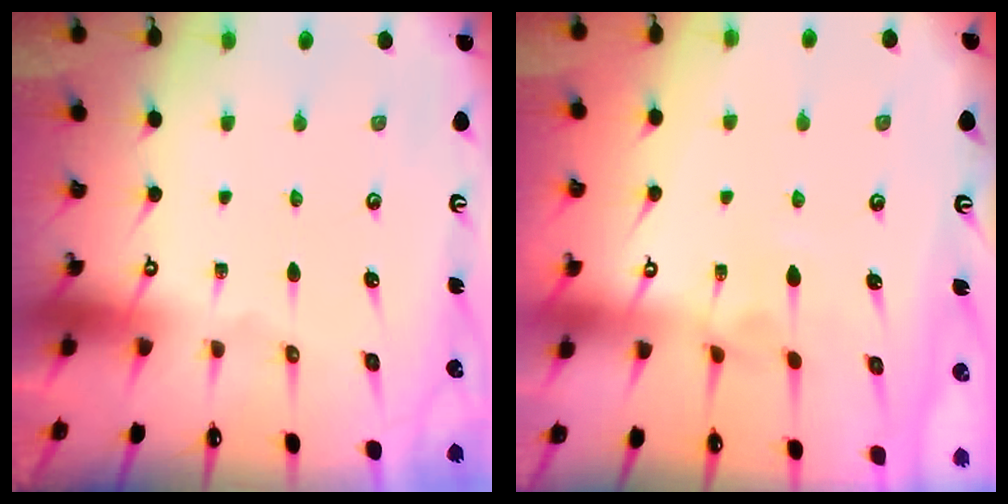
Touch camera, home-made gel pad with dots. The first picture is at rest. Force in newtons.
{"total": 3.9, "press": 3.9, "slide": 0.1}